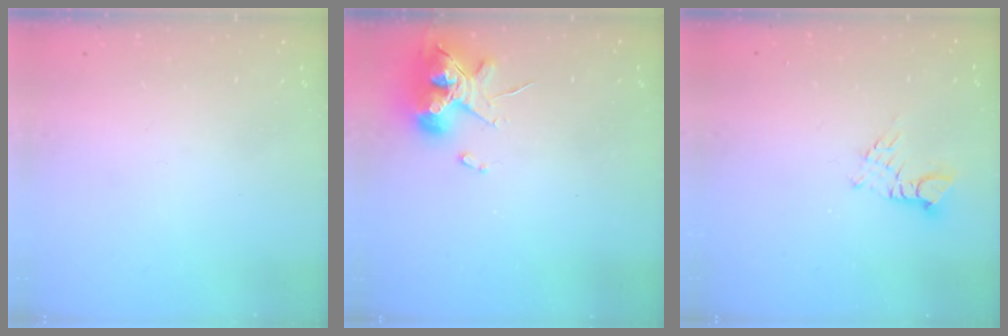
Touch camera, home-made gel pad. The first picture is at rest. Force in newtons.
{"total": 11.8, "press": 11.7, "slide": 1.6}
{"total": 4.8, "press": 4.8, "slide": 0.4}